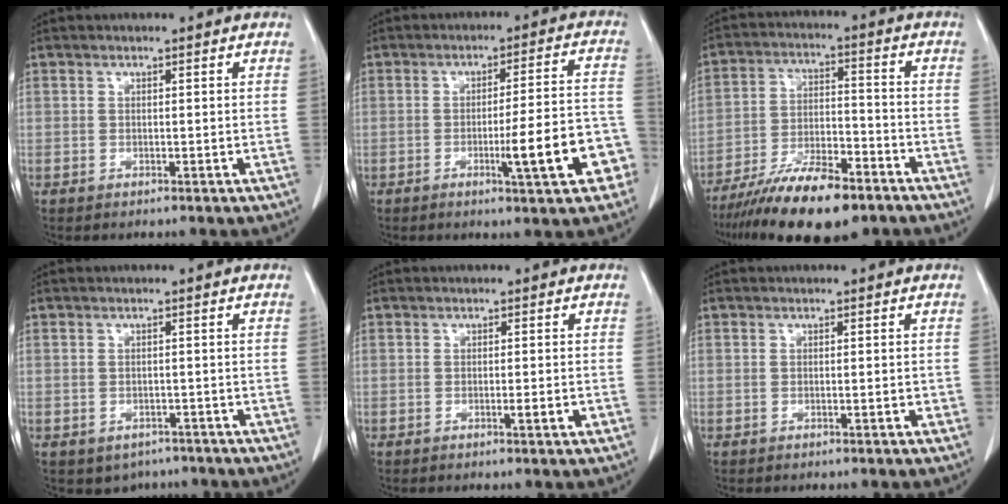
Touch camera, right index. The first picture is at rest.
{"total": 10.7, "force": [-4.1, 1.3, 9.8], "torque": [-0.130, 0.018, -0.049]}
{"total": 15.0, "force": [-10.9, 3.9, 9.5], "torque": [-0.174, -0.012, -0.188]}
{"total": 1.7, "force": [-1.1, 1.1, 0.5], "torque": [-0.012, 0.000, -0.006]}
{"total": 1.9, "force": [-0.8, -0.1, 1.7], "torque": [-0.030, -0.004, -0.010]}
{"total": 1.0, "force": [-0.4, 0.2, 0.9], "torque": [-0.017, 0.001, -0.002]}